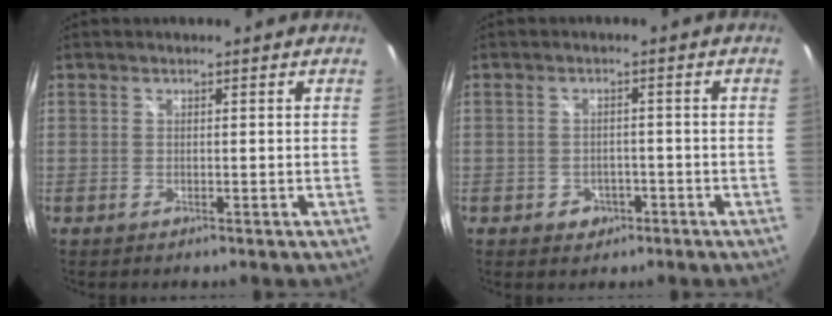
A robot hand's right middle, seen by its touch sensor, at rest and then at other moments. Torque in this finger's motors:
{"motor_torque": [0.33, -0.29, 0.00, 0.00]}